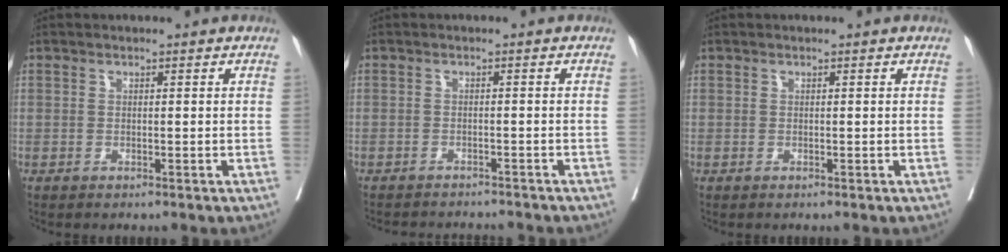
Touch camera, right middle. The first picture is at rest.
{"total": 7.8, "force": [-7.5, 0.8, 1.9], "torque": [-0.017, -0.005, -0.094]}
{"total": 0.0}